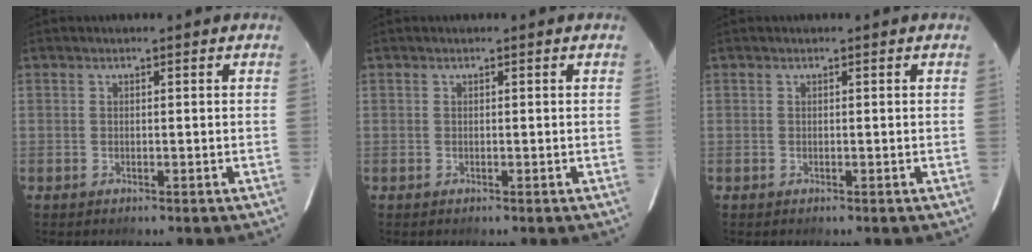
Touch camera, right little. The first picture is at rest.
{"total": 0.0}
{"total": 0.0}